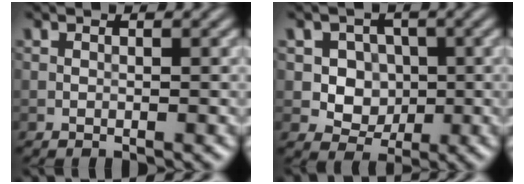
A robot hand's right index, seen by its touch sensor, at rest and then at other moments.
{"total": 4.4, "force": [0.5, 3.9, 2.1], "torque": [-0.025, -0.002, 0.009]}